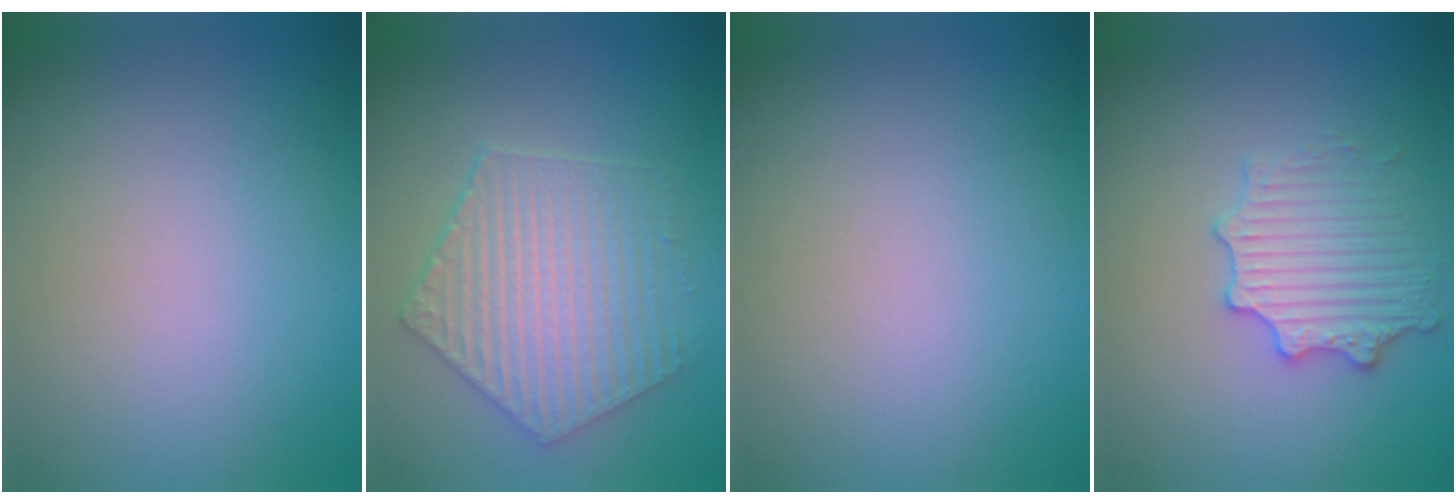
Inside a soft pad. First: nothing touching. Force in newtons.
{"total": 5.4, "press": 4.5, "slide": 2.9}
{"total": 0.0}
{"total": 3.1, "press": 3.0, "slide": 0.7}